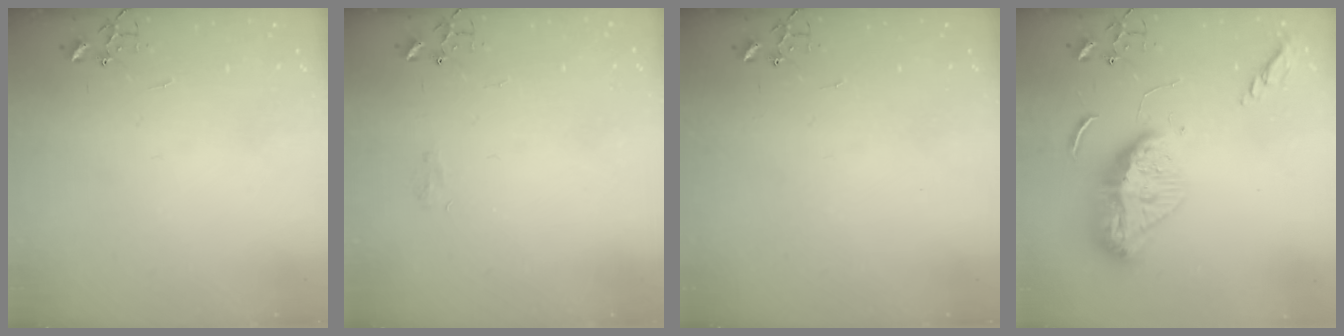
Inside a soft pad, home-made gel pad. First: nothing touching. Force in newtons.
{"total": 5.6, "press": 5.6, "slide": 0.7}
{"total": 0.0}
{"total": 15.6, "press": 15.5, "slide": 1.6}